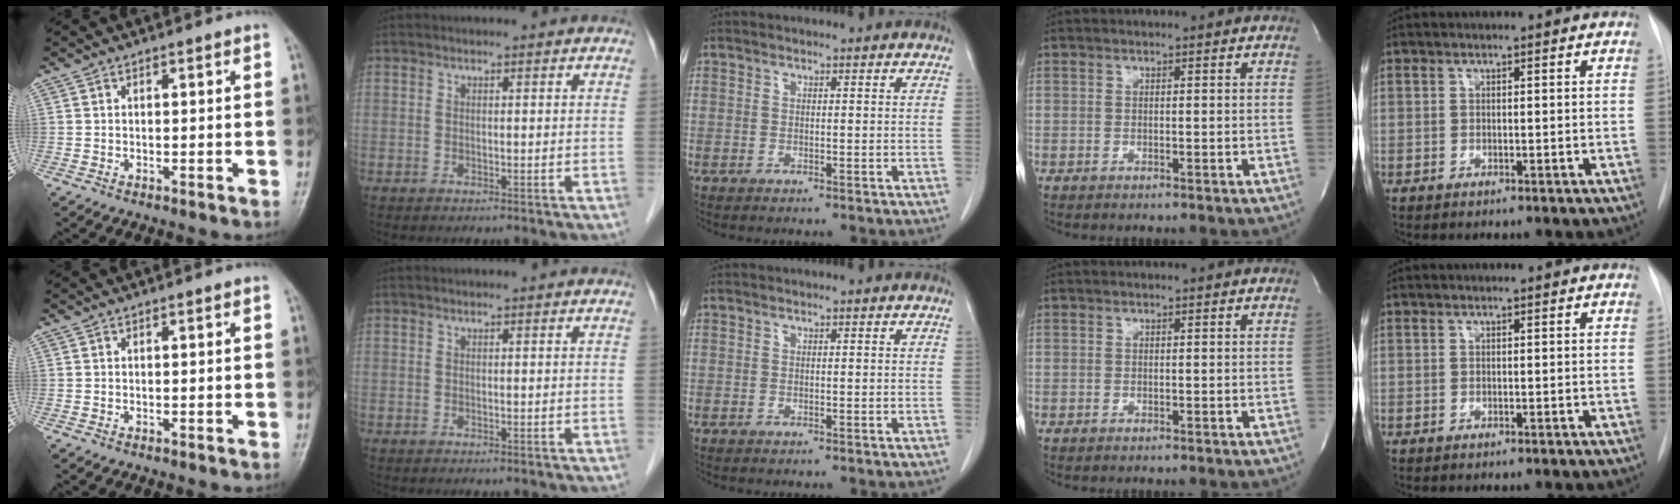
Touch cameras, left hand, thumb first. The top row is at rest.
{}